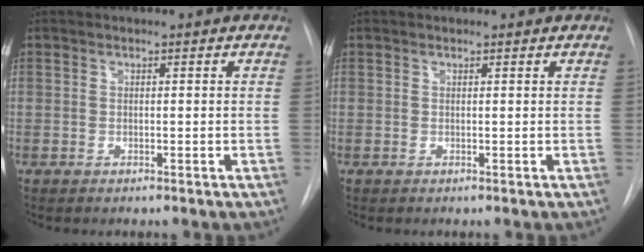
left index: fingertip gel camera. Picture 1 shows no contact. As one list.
[{"total": 1.1, "force": [1.1, 0.2, 0.1], "torque": [-0.010, 0.008, 0.014]}]